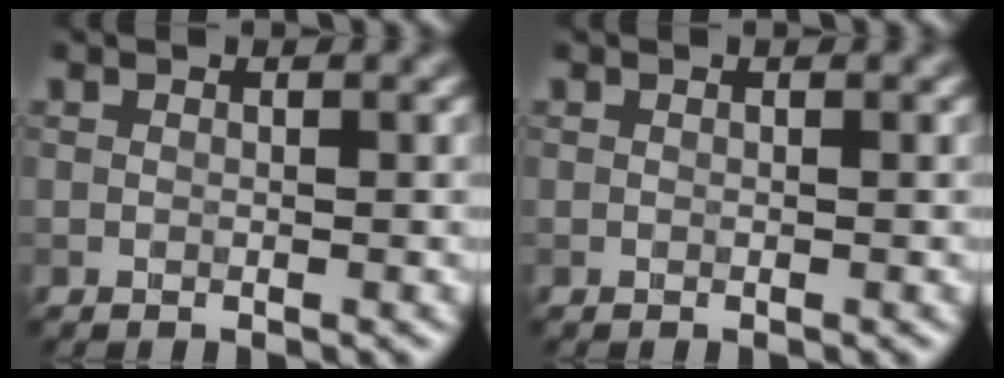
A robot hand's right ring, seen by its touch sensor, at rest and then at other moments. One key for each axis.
{"total": 0.0}